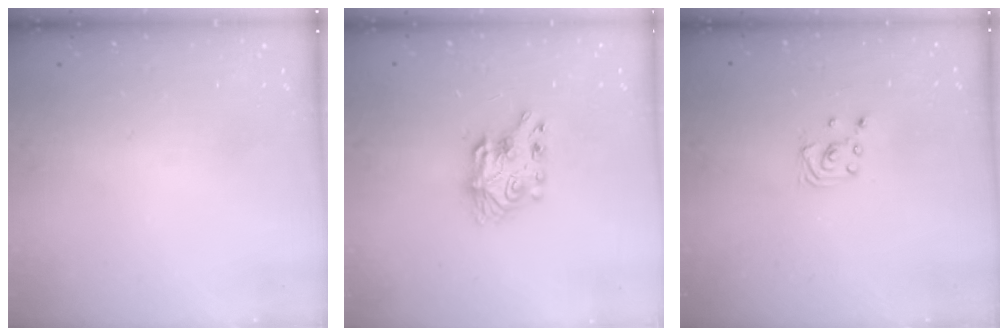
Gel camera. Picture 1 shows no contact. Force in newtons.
{"total": 7.7, "press": 7.6, "slide": 0.7}
{"total": 2.3, "press": 2.3, "slide": 0.2}